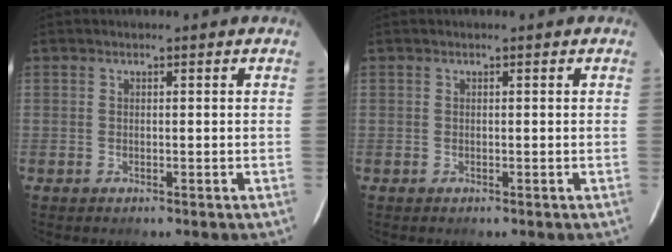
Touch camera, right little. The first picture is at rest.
{"total": 0.0}